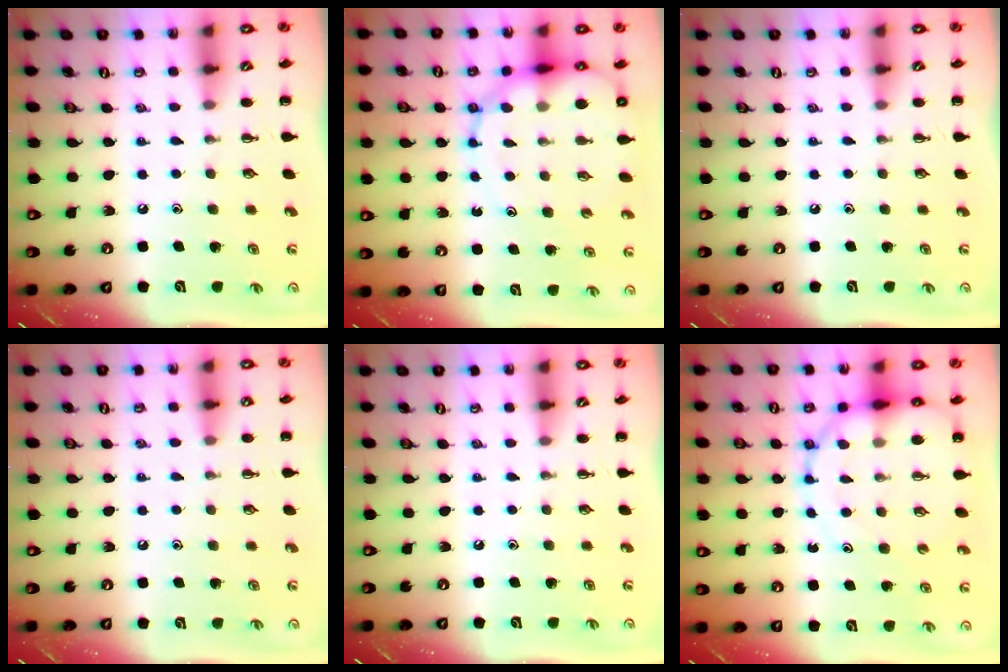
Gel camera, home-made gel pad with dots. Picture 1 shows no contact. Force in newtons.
{"total": 14.6, "press": 14.1, "slide": 3.7}
{"total": 0.0}
{"total": 5.8, "press": 5.5, "slide": 1.9}
{"total": 0.0}
{"total": 13.8, "press": 13.5, "slide": 3.0}